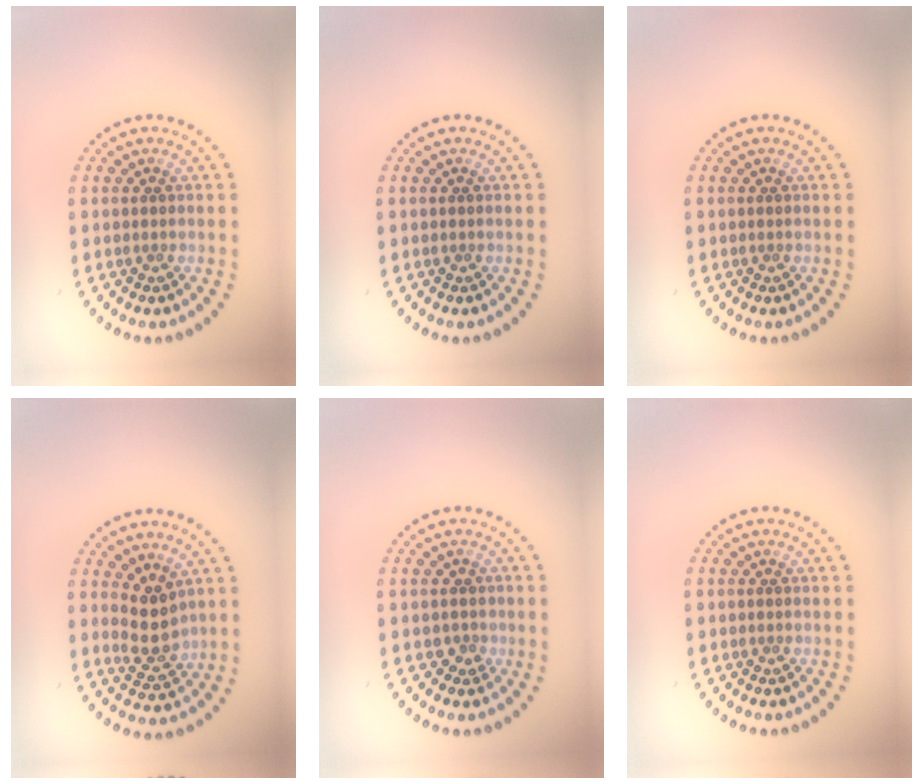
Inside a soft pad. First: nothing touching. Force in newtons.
{"total": 0.0}
{"total": 0.0}
{"total": 3.0, "press": 2.8, "slide": 1.2}
{"total": 1.3, "press": 1.1, "slide": 0.7}
{"total": 0.0}